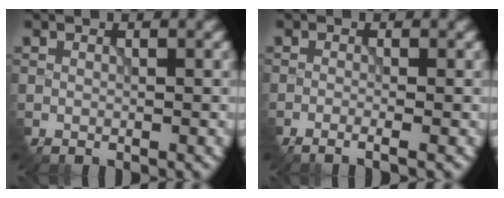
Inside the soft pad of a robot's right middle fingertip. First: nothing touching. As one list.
[{"total": 2.2, "force": [-1.3, 0.4, 1.7], "torque": [-0.030, -0.003, -0.026]}]